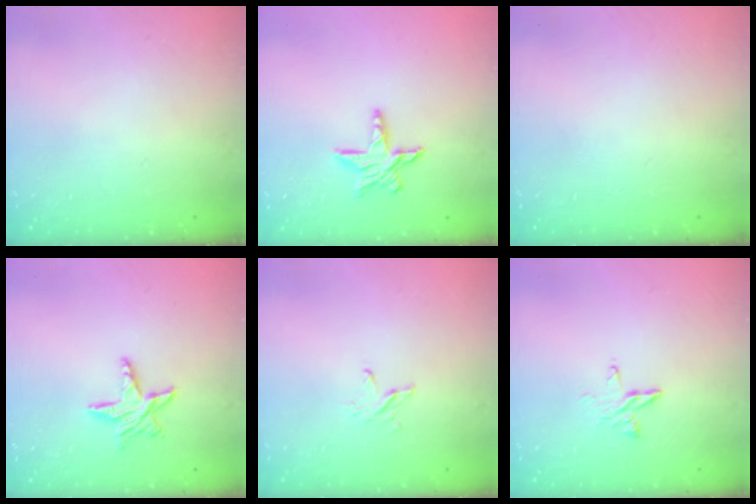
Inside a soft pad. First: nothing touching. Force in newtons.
{"total": 8.3, "press": 8.2, "slide": 0.8}
{"total": 0.0}
{"total": 6.7, "press": 6.7, "slide": 0.3}
{"total": 2.3, "press": 2.3, "slide": 0.3}
{"total": 4.7, "press": 4.7, "slide": 0.4}